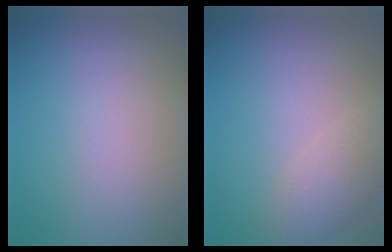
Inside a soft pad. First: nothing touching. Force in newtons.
{"total": 3.0, "press": 2.9, "slide": 0.4}